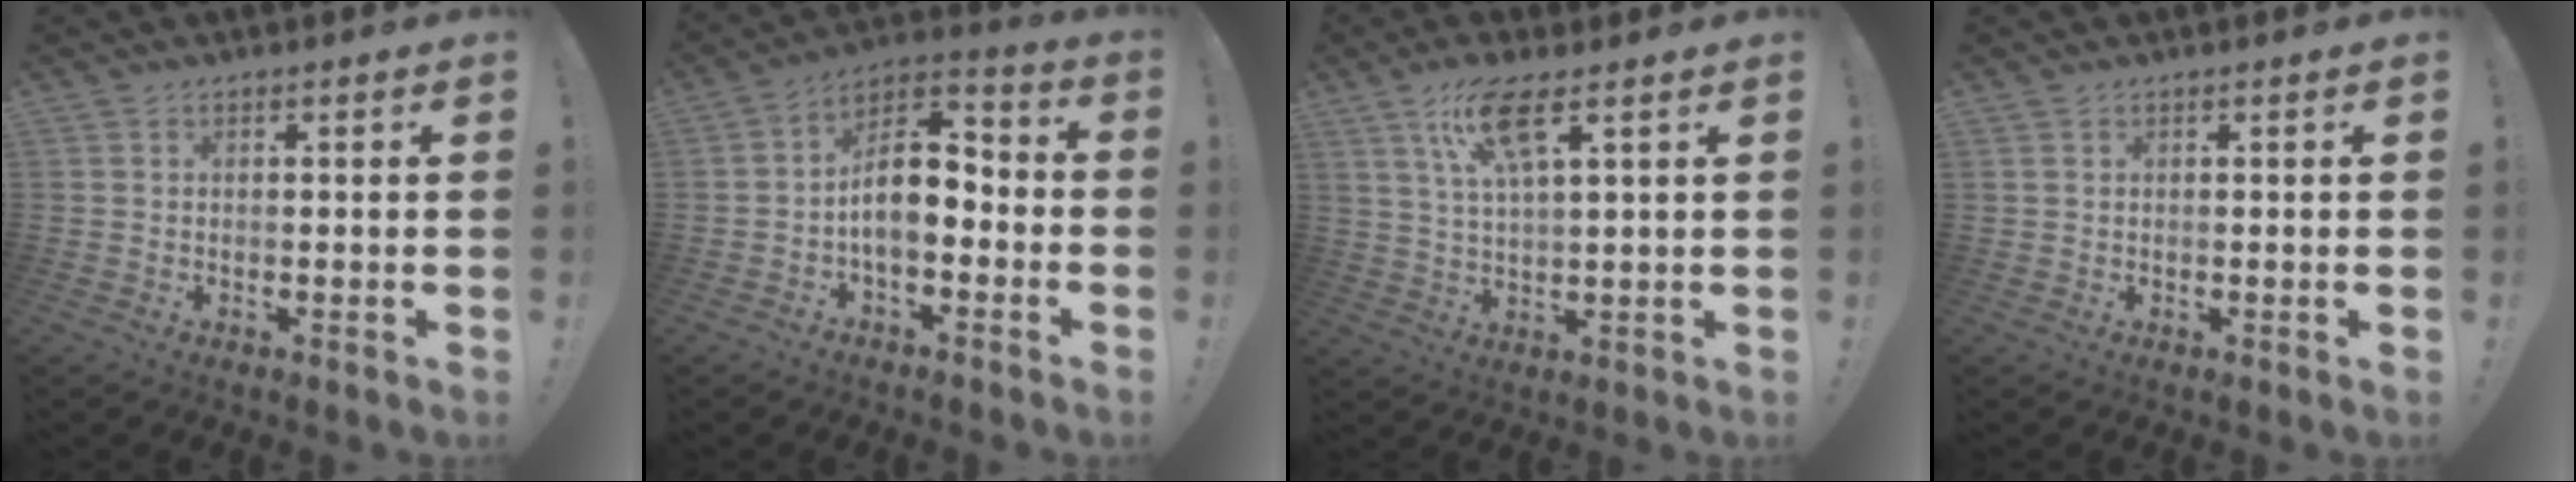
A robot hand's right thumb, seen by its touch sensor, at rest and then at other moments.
{"total": 11.0, "force": [-2.1, 6.1, 8.9], "torque": [-0.151, 0.010, -0.036]}
{"total": 10.0, "force": [5.5, 2.2, 8.1], "torque": [-0.155, -0.009, 0.099]}
{"total": 0.0}